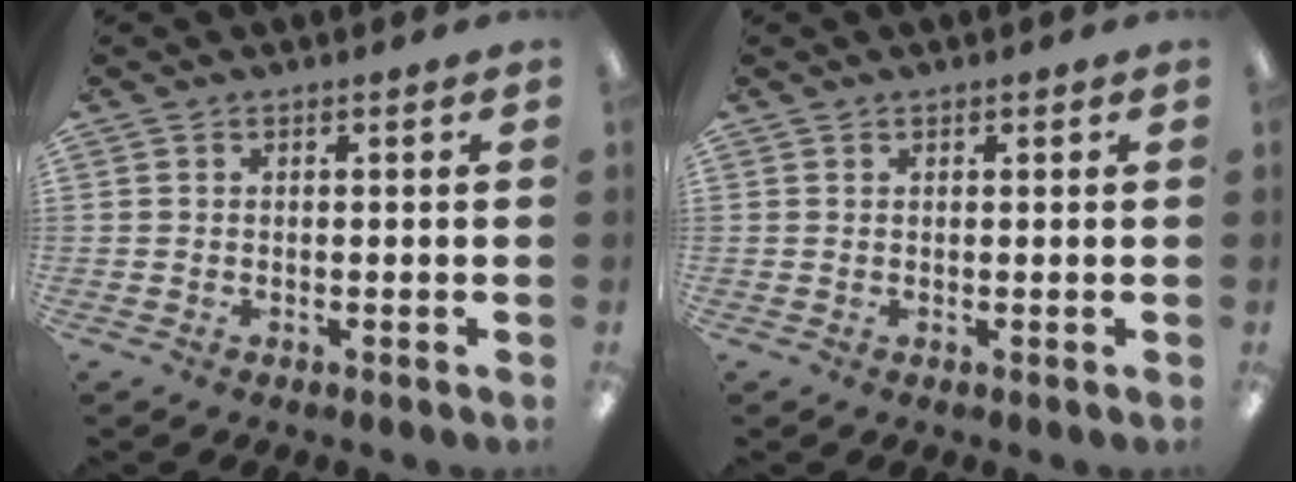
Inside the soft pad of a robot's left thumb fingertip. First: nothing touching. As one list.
[{"total": 0.6, "force": [0.5, 0.3, 0.2], "torque": [-0.004, 0.001, 0.010]}]